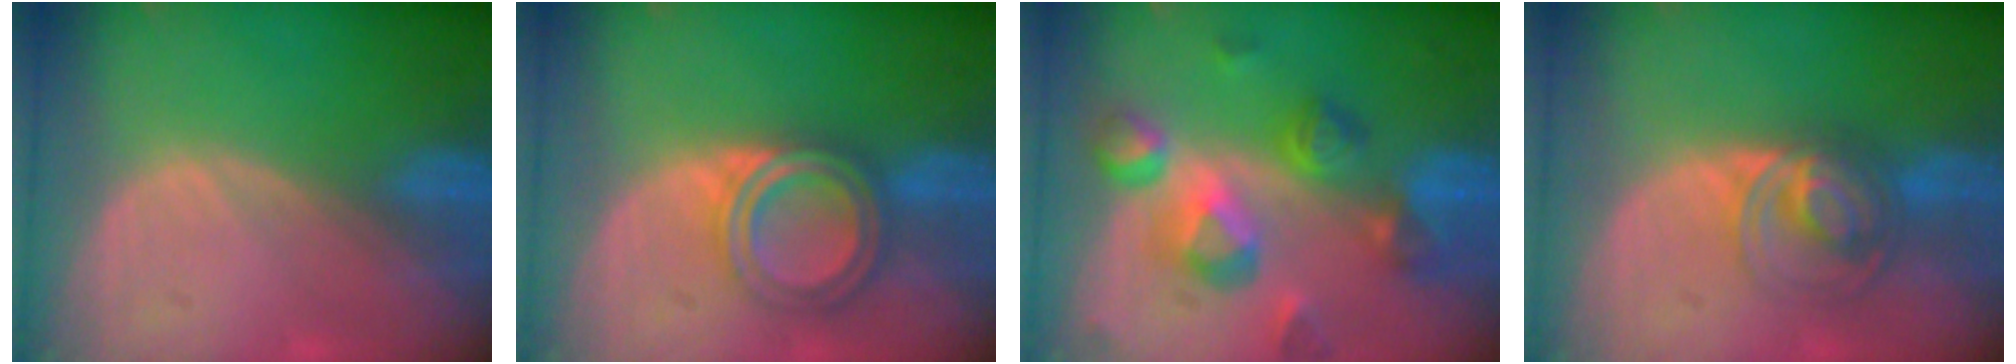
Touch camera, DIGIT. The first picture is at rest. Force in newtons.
{"total": 5.8, "press": 5.8, "slide": 0.2}
{"total": 10.4, "press": 9.3, "slide": 4.7}
{"total": 7.2, "press": 6.1, "slide": 3.9}